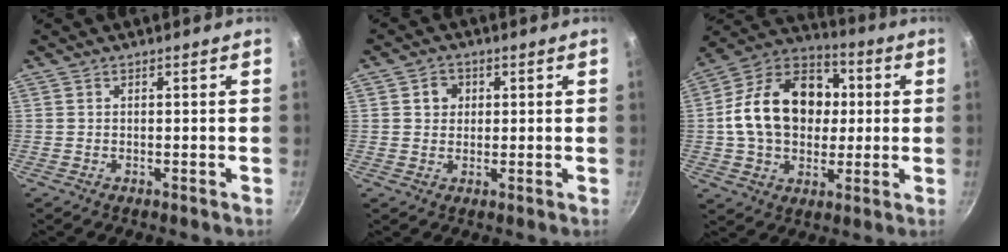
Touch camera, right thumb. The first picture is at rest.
{"total": 3.5, "force": [0.9, 3.1, 1.3], "torque": [0.000, 0.004, 0.010]}
{"total": 20.6, "force": [1.5, 15.3, 13.6], "torque": [-0.196, 0.031, 0.014]}